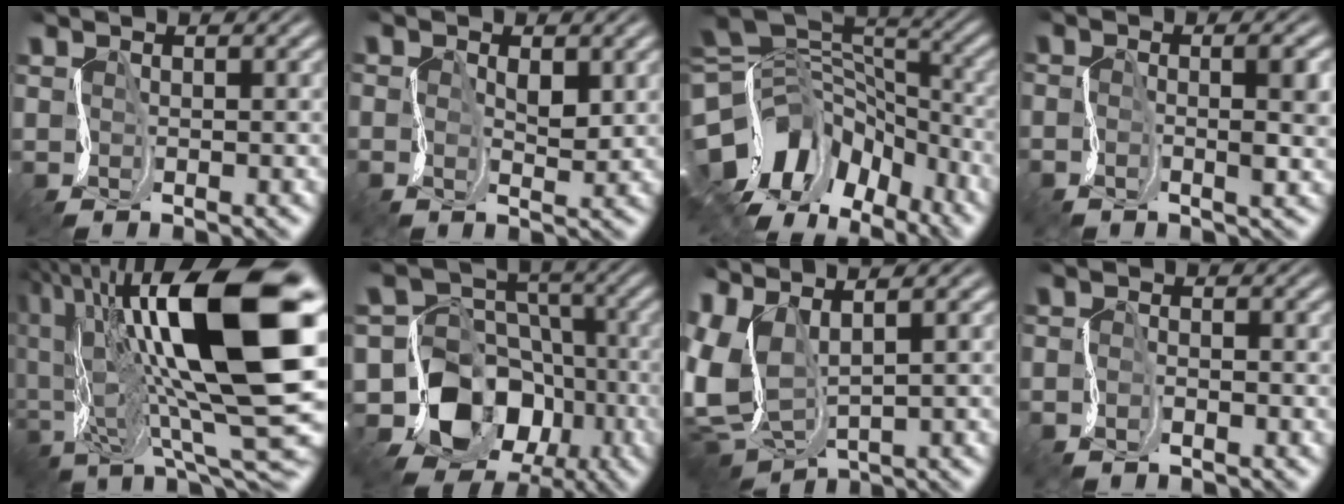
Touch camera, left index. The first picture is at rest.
{"total": 1.5, "force": [-0.2, 1.0, 1.1], "torque": [-0.029, -0.002, -0.006]}
{"total": 11.6, "force": [-5.6, 7.9, 6.3], "torque": [-0.141, 0.018, -0.113]}
{"total": 2.6, "force": [-1.0, 0.5, 2.3], "torque": [-0.052, -0.001, -0.026]}
{"total": 16.7, "force": [3.5, 6.0, 15.2], "torque": [-0.262, 0.023, 0.045]}
{"total": 11.8, "force": [-5.6, 9.5, 4.1], "torque": [-0.077, 0.004, -0.114]}
{"total": 6.8, "force": [0.5, 3.4, 5.8], "torque": [-0.171, 0.004, 0.017]}
{"total": 1.5, "force": [-1.4, 0.3, -0.1], "torque": [-0.008, 0.000, -0.031]}